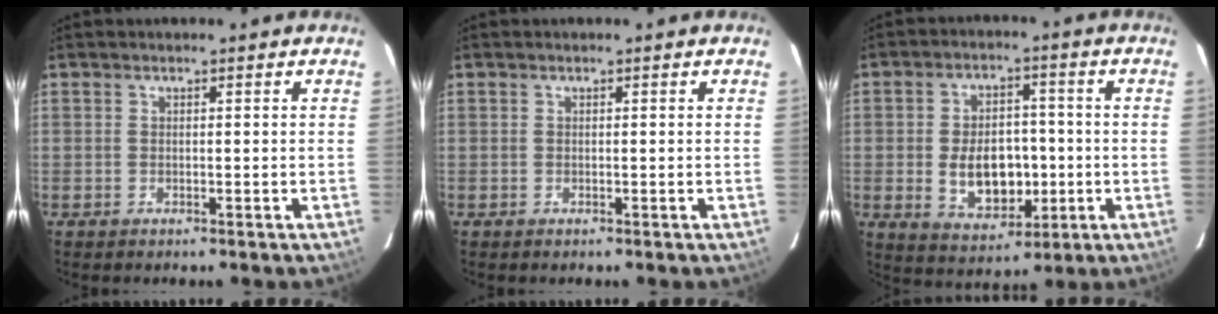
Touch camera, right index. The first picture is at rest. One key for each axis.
{"total": 0.0}
{"total": 11.2, "fx": -1.7, "fy": 7.3, "fz": 8.3, "tx": -0.161, "ty": 0.005, "tz": -0.009}